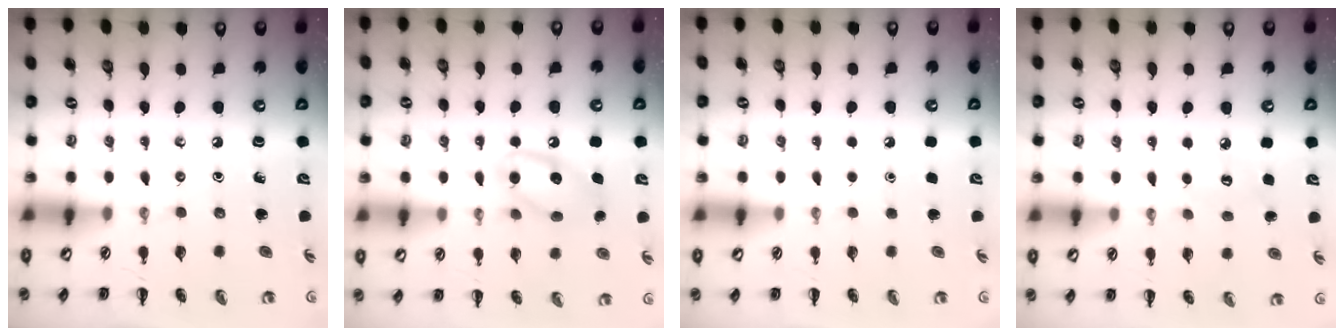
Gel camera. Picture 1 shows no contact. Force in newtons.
{"total": 12.8, "press": 12.8, "slide": 1.2}
{"total": 1.8, "press": 1.8, "slide": 0.1}
{"total": 5.9, "press": 5.7, "slide": 1.5}